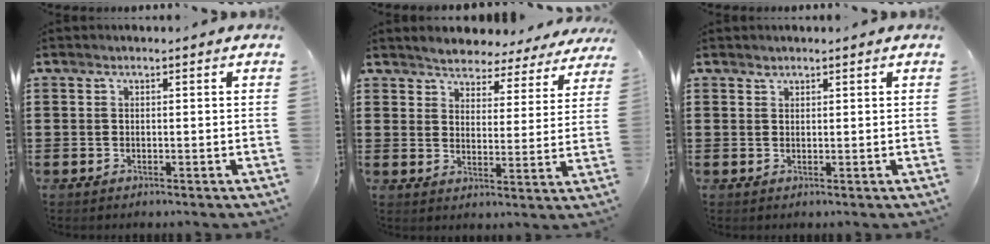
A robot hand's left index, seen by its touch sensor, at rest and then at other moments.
{"total": 4.0, "force": [3.9, 0.4, -0.3], "torque": [-0.021, -0.028, 0.066]}
{"total": 0.8, "force": [0.8, 0.2, 0.0], "torque": [-0.002, -0.001, 0.016]}